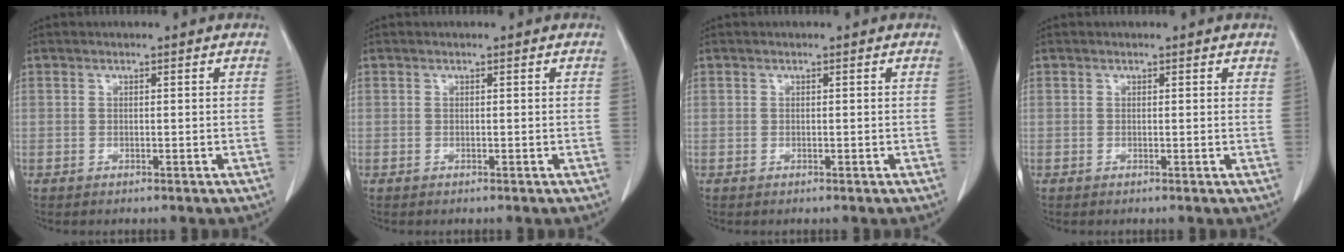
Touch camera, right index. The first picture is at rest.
{"total": 0.0}
{"total": 0.0}
{"total": 0.7, "force": [0.6, 0.3, 0.2], "torque": [-0.001, 0.001, 0.002]}